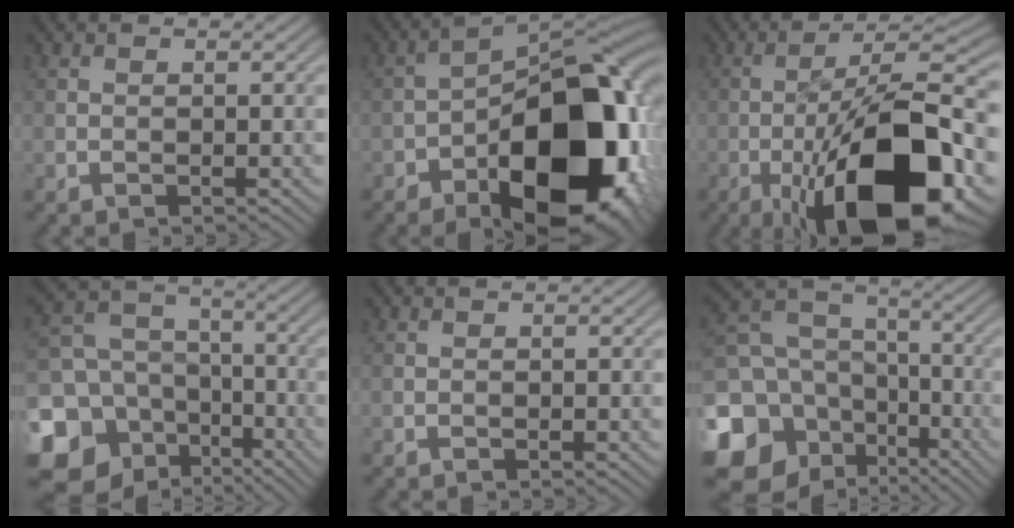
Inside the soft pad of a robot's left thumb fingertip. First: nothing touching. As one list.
[{"total": 20.6, "force": [-7.9, 11.2, 15.4], "torque": [-0.200, -0.017, -0.122]}, {"total": 19.1, "force": [-7.9, 6.2, 16.2], "torque": [-0.256, 0.007, -0.136]}, {"total": 15.5, "force": [-6.1, 12.6, 6.8], "torque": [-0.215, -0.035, -0.100]}, {"total": 0.0}, {"total": 16.9, "force": [-6.1, 13.6, 8.1], "torque": [-0.253, -0.035, -0.101]}]